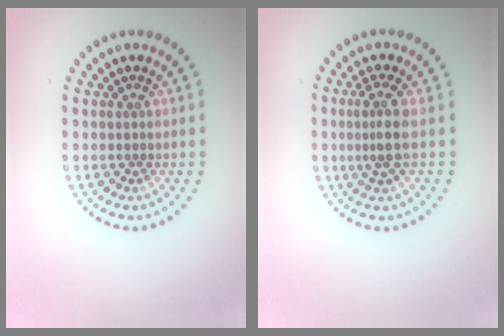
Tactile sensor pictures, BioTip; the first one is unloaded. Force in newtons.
{"total": 2.5, "press": 2.0, "slide": 1.5}